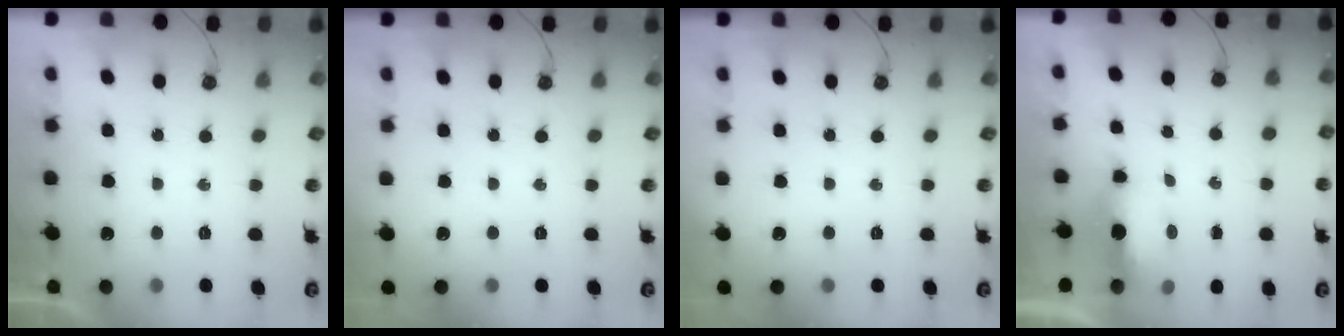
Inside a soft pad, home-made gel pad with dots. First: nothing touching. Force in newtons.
{"total": 0.0}
{"total": 0.0}
{"total": 6.0, "press": 6.0, "slide": 0.7}